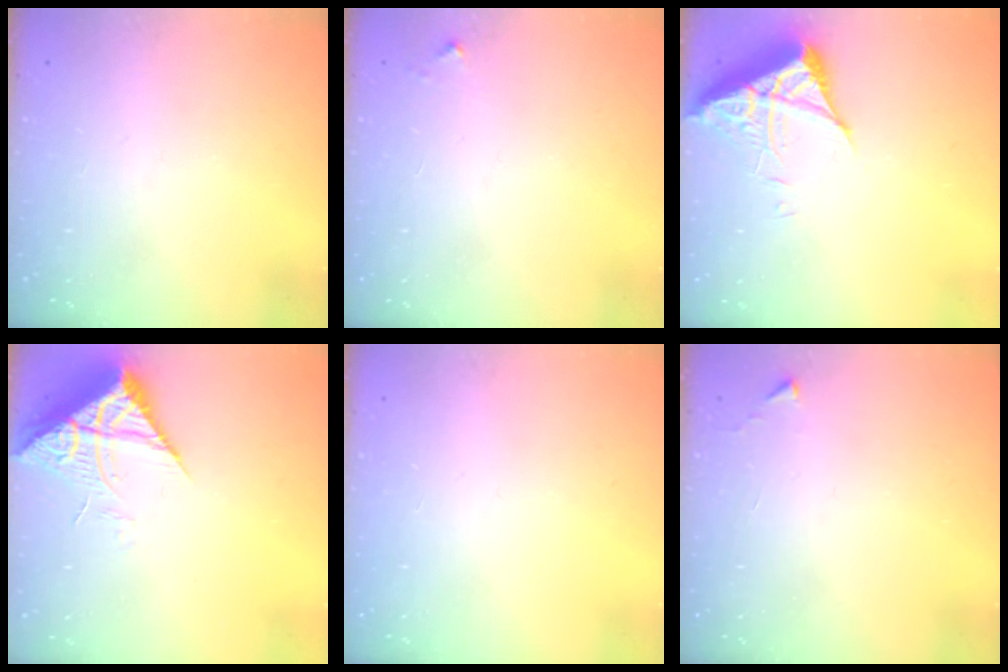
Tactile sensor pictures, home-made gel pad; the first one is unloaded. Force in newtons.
{"total": 2.8, "press": 2.8, "slide": 0.2}
{"total": 6.1, "press": 6.1, "slide": 0.7}
{"total": 7.7, "press": 7.6, "slide": 0.8}
{"total": 0.0}
{"total": 2.7, "press": 2.6, "slide": 0.4}